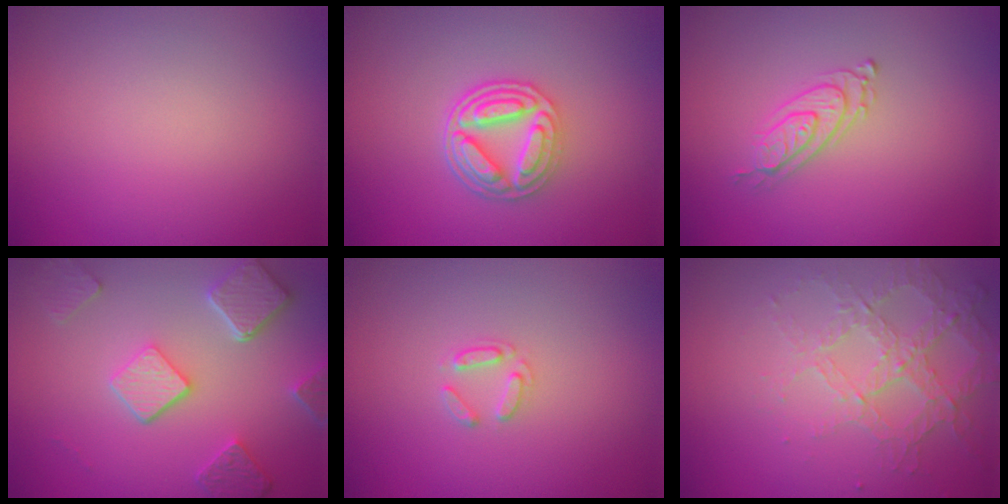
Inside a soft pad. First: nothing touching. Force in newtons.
{"total": 4.8, "press": 3.8, "slide": 3.0}
{"total": 2.4, "press": 2.0, "slide": 1.4}
{"total": 5.3, "press": 4.0, "slide": 3.5}
{"total": 1.5, "press": 1.4, "slide": 0.2}
{"total": 4.0, "press": 3.0, "slide": 2.8}